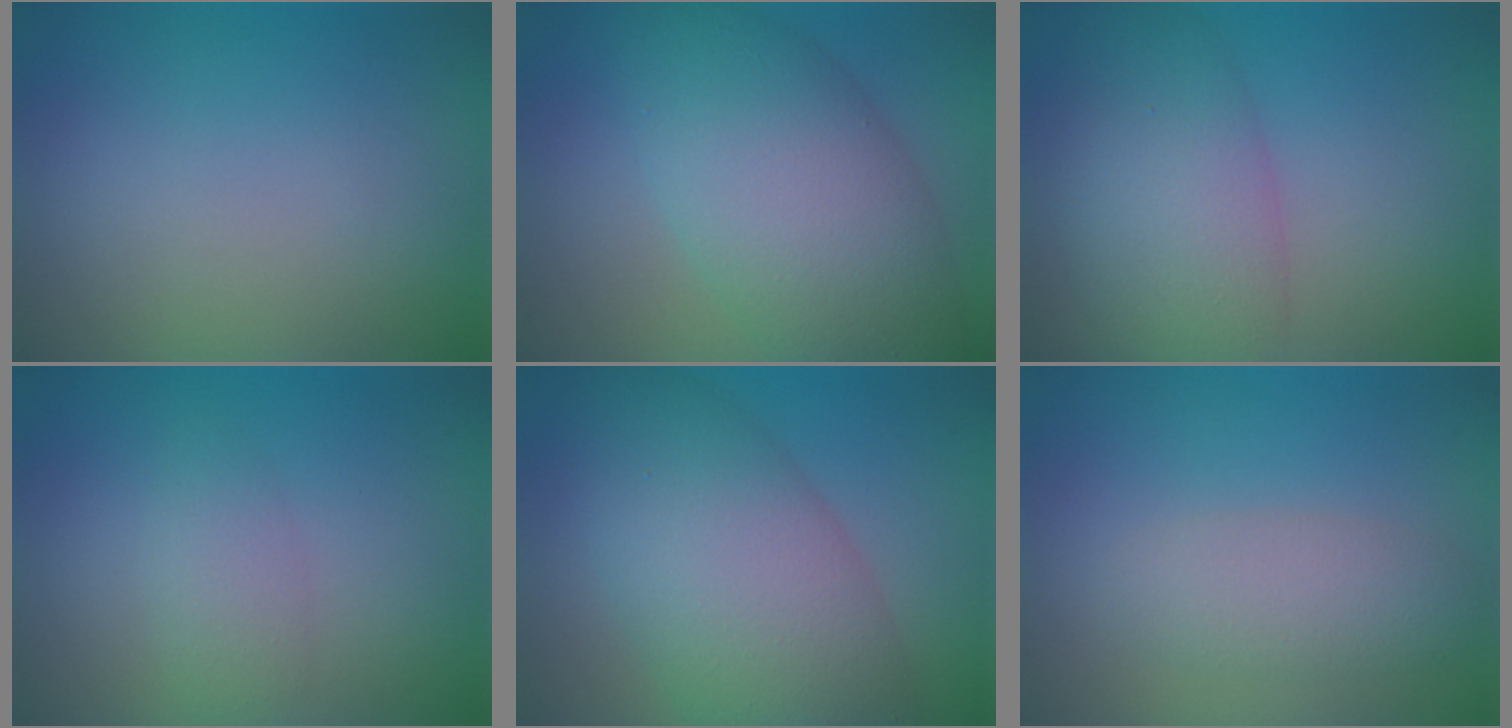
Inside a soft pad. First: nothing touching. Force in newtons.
{"total": 9.3, "press": 9.3, "slide": 0.4}
{"total": 7.1, "press": 7.1, "slide": 0.4}
{"total": 2.1, "press": 2.1, "slide": 0.1}
{"total": 9.8, "press": 9.8, "slide": 0.3}
{"total": 2.8, "press": 2.8, "slide": 0.3}